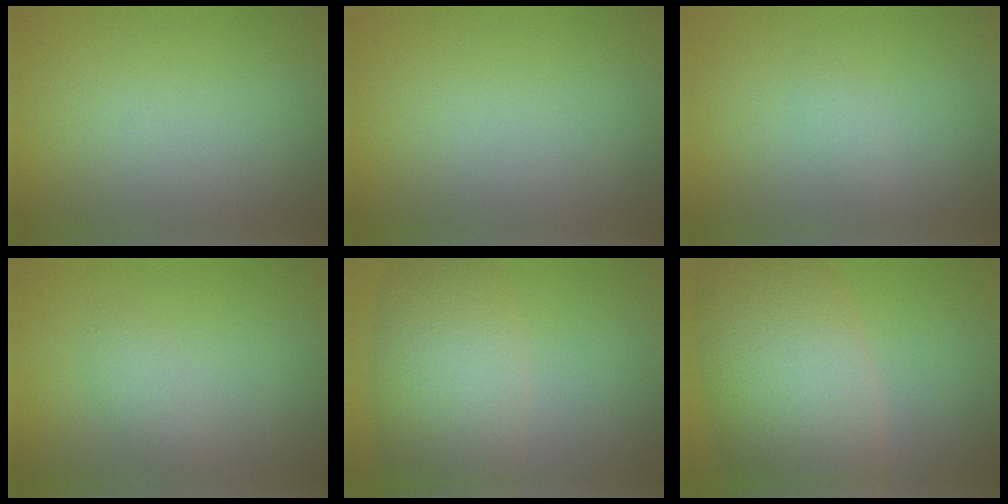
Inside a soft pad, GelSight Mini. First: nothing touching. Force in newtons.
{"total": 0.0}
{"total": 0.9, "press": 0.9, "slide": 0.0}
{"total": 1.4, "press": 1.4, "slide": 0.1}
{"total": 7.6, "press": 7.6, "slide": 0.6}
{"total": 12.4, "press": 12.4, "slide": 0.5}